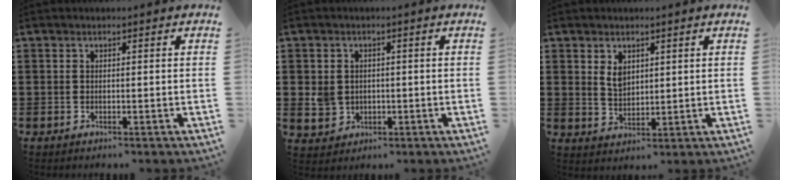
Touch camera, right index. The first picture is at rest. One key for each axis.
{"total": 3.3, "fx": -0.2, "fy": 3.1, "fz": 1.1, "tx": -0.032, "ty": 0.009, "tz": -0.005}
{"total": 3.2, "fx": 1.6, "fy": 2.0, "fz": 1.8, "tx": -0.034, "ty": 0.003, "tz": 0.028}